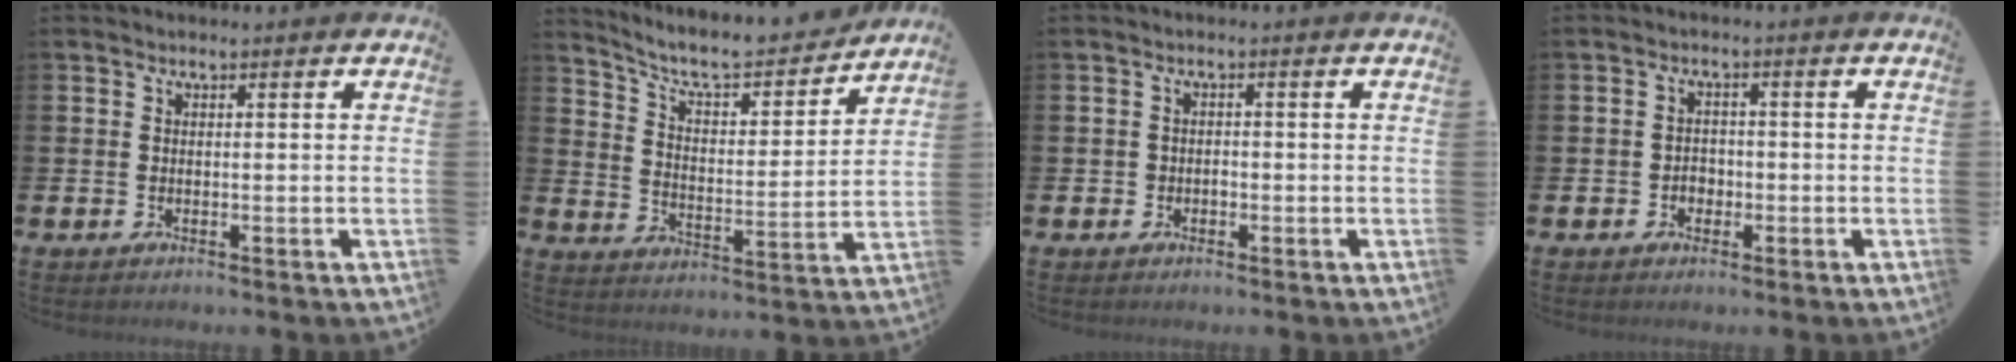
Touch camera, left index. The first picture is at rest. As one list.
[{"total": 7.8, "force": [7.1, 1.7, 2.7], "torque": [-0.081, -0.054, 0.118]}, {"total": 1.2, "force": [-0.4, 1.1, 0.4], "torque": [0.001, -0.002, -0.012]}, {"total": 1.9, "force": [-0.7, 1.6, 0.7], "torque": [-0.012, 0.002, -0.016]}]